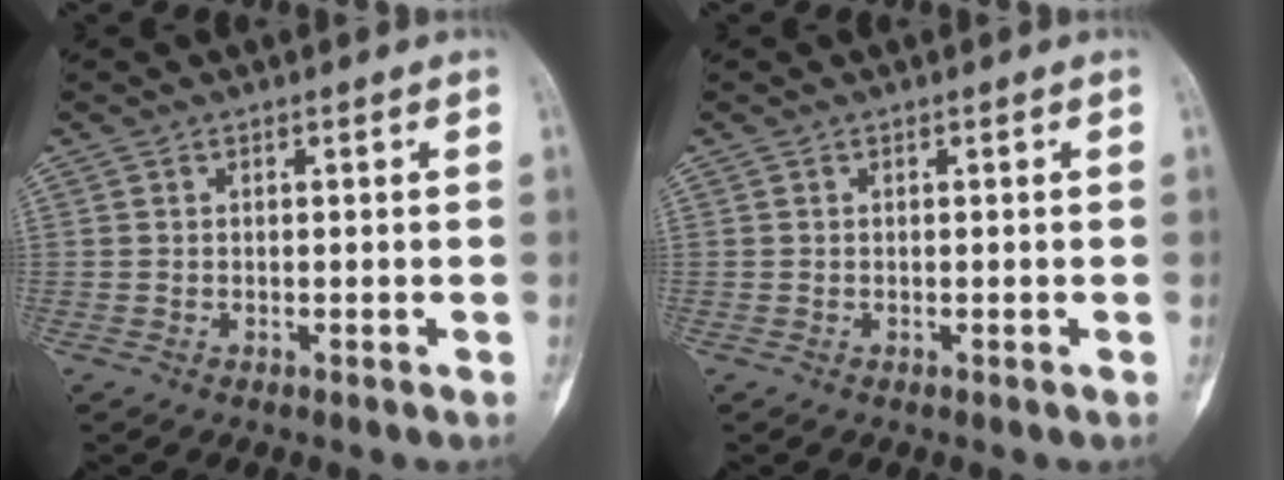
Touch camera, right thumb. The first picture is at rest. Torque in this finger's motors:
{"motor_torque": [0.22, 0.22, 0.03, -0.03, 0.00]}